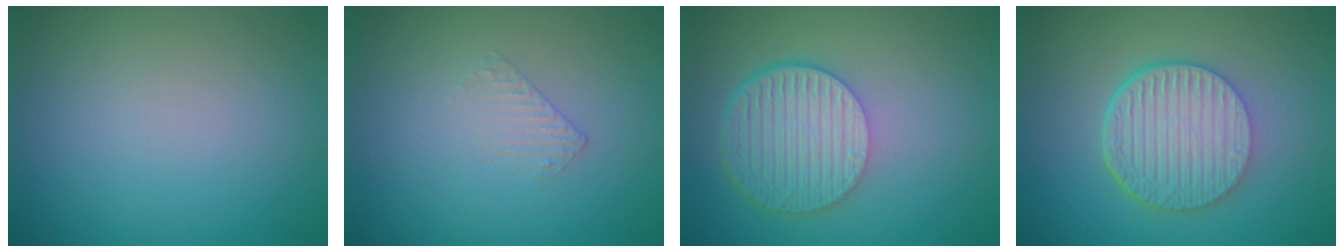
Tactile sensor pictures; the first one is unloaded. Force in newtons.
{"total": 0.9, "press": 0.2, "slide": 0.9}
{"total": 6.9, "press": 4.9, "slide": 4.9}
{"total": 7.0, "press": 4.7, "slide": 5.2}